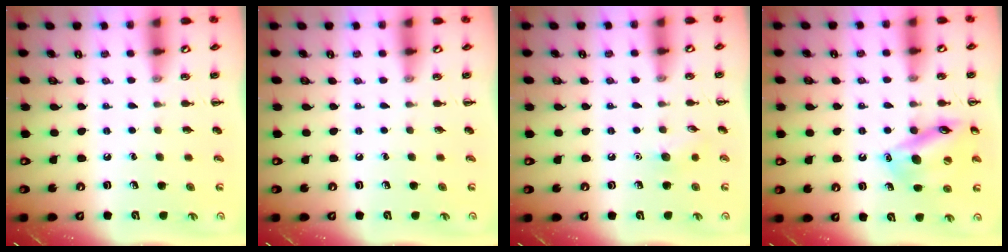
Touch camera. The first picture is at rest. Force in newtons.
{"total": 0.0}
{"total": 6.4, "press": 6.2, "slide": 1.6}
{"total": 15.5, "press": 15.4, "slide": 1.9}